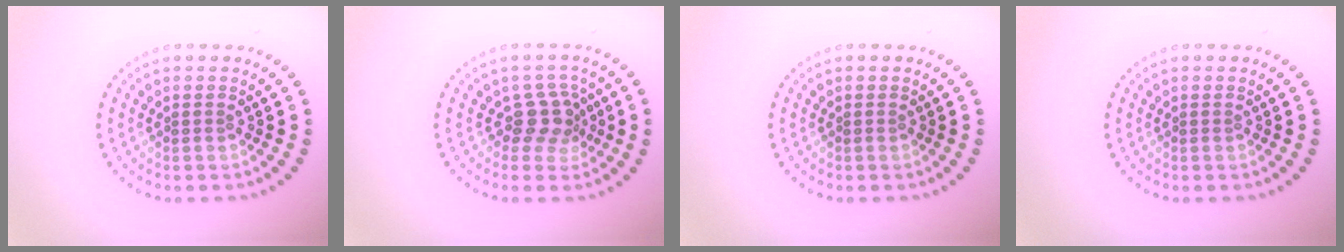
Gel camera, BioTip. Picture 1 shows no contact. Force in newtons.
{"total": 2.6, "press": 1.9, "slide": 1.7}
{"total": 0.0}
{"total": 0.0}